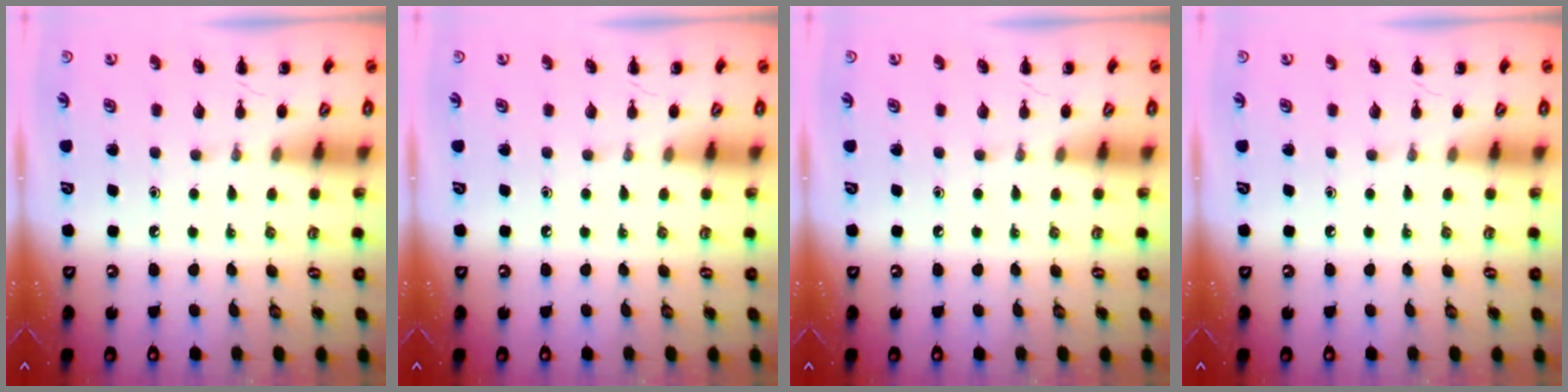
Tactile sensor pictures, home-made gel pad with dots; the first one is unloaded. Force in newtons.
{"total": 0.0}
{"total": 0.0}
{"total": 0.0}